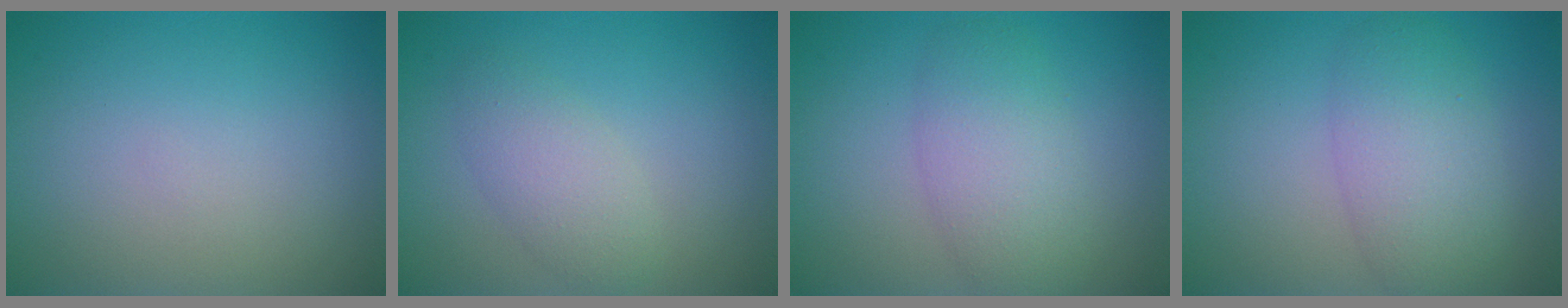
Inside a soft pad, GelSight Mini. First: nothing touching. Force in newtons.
{"total": 2.7, "press": 2.7, "slide": 0.1}
{"total": 4.3, "press": 4.3, "slide": 0.3}
{"total": 5.0, "press": 5.0, "slide": 0.1}